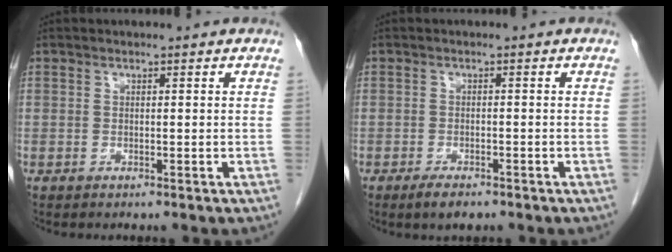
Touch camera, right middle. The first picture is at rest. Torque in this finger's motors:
{"motor_torque": [0.53, -0.30, 0.02, 0.02]}